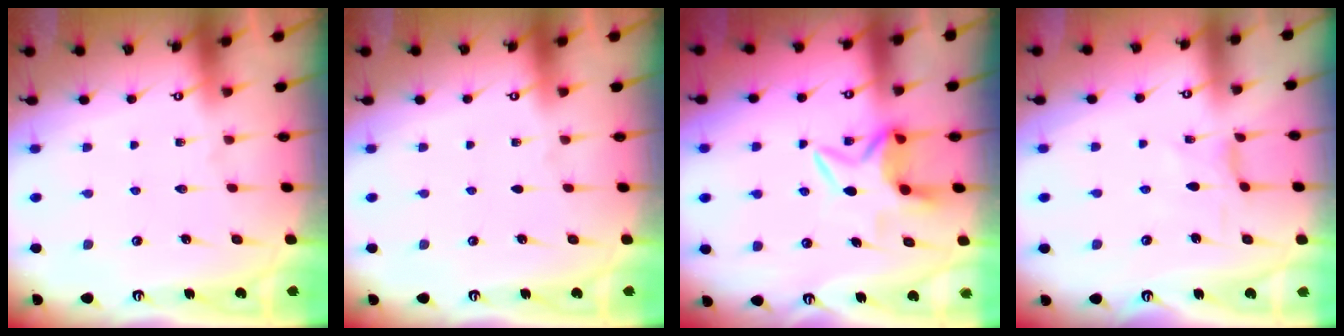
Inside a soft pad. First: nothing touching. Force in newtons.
{"total": 0.0}
{"total": 6.8, "press": 6.7, "slide": 1.0}
{"total": 2.1, "press": 2.1, "slide": 0.1}